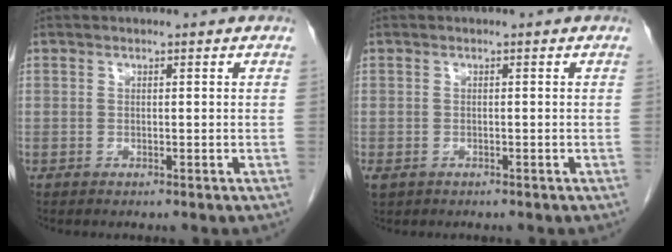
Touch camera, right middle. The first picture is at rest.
{"total": 1.8, "force": [-1.1, 1.1, 0.9], "torque": [-0.020, -0.003, -0.011]}